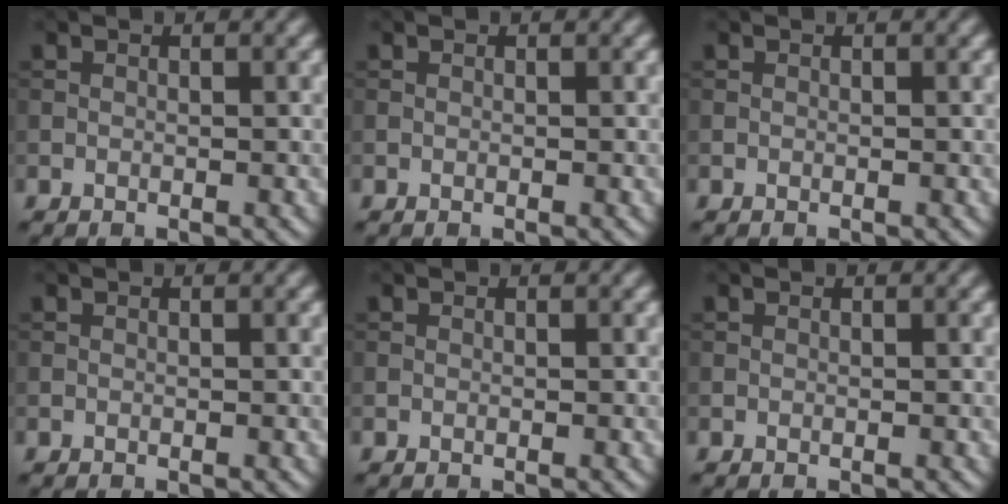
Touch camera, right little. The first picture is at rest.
{"total": 0.0}
{"total": 0.0}
{"total": 0.0}
{"total": 0.0}
{"total": 0.0}